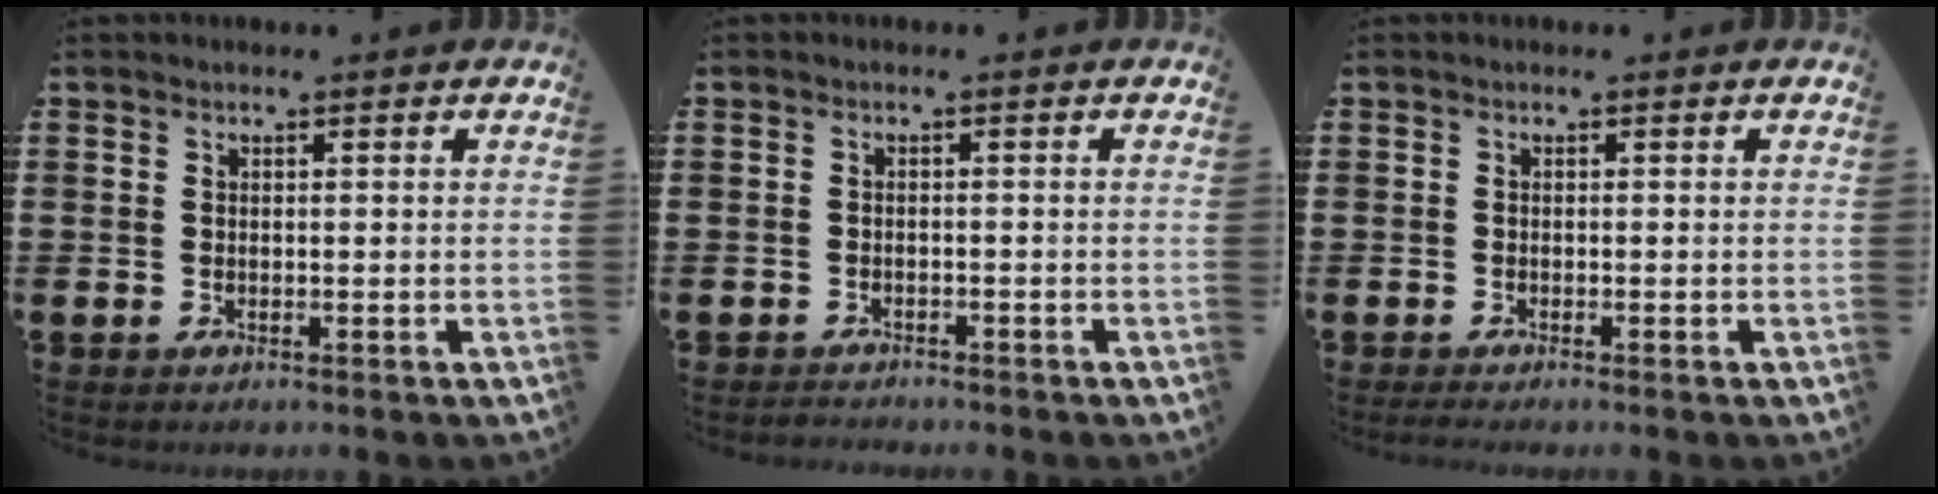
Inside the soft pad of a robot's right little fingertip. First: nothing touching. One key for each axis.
{"total": 1.0, "fx": -1.0, "fy": 0.0, "fz": -0.1, "tx": -0.001, "ty": 0.003, "tz": -0.022}
{"total": 0.6, "fx": -0.4, "fy": 0.0, "fz": 0.4, "tx": -0.007, "ty": -0.002, "tz": -0.009}